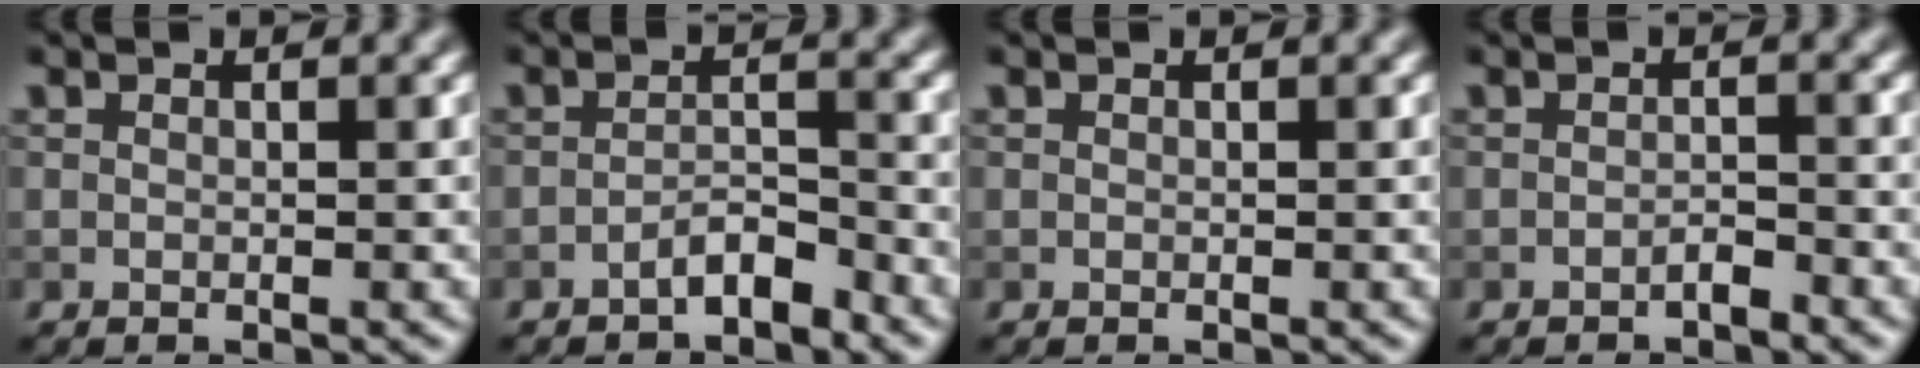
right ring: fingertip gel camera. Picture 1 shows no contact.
{"total": 2.4, "force": [-1.8, 0.6, 1.4], "torque": [-0.021, 0.011, -0.033]}
{"total": 0.0}
{"total": 1.1, "force": [-0.9, 0.2, 0.6], "torque": [-0.009, 0.004, -0.016]}